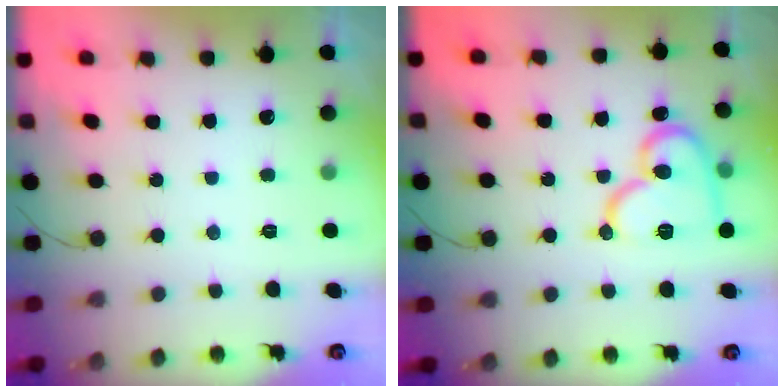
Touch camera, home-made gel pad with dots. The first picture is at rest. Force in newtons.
{"total": 15.7, "press": 15.6, "slide": 1.6}